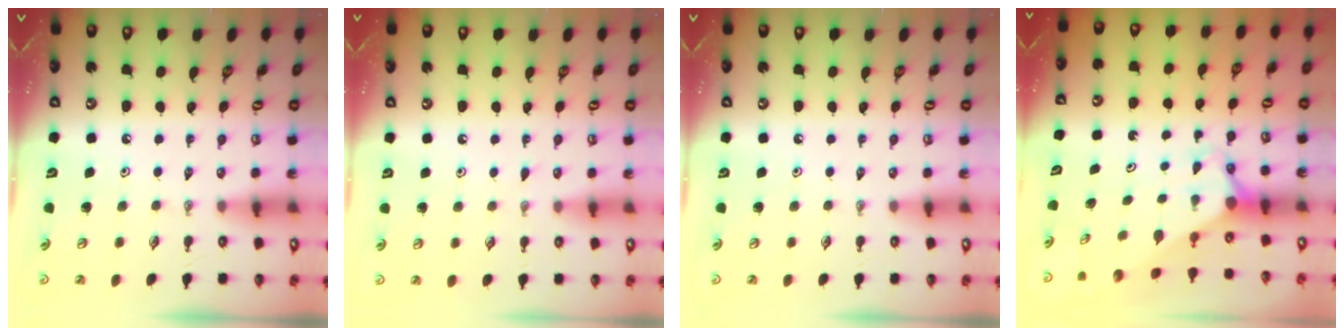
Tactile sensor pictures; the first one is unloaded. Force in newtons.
{"total": 4.9, "press": 4.9, "slide": 0.5}
{"total": 0.0}
{"total": 2.7, "press": 2.7, "slide": 0.0}